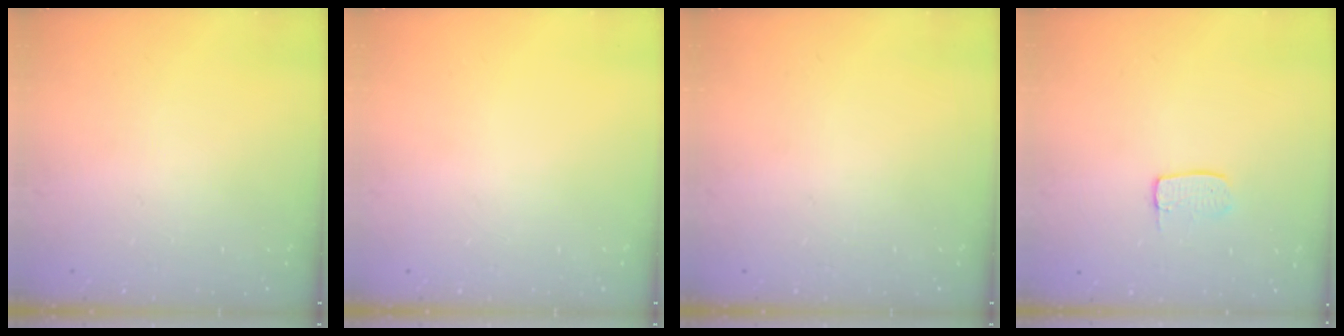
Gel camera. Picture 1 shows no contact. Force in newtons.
{"total": 0.0}
{"total": 0.0}
{"total": 4.8, "press": 4.8, "slide": 0.3}